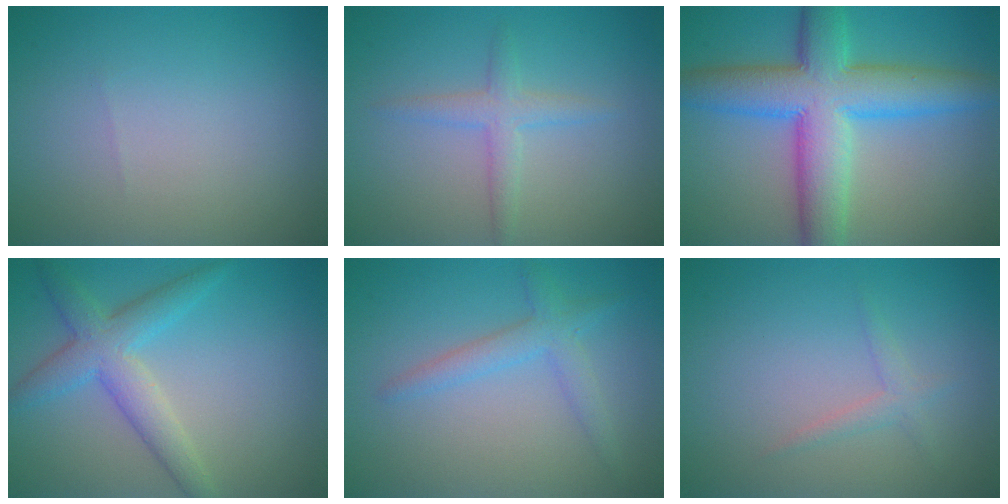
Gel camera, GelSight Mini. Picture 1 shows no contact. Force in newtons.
{"total": 2.0, "press": 2.0, "slide": 0.1}
{"total": 9.8, "press": 9.8, "slide": 0.1}
{"total": 4.4, "press": 4.4, "slide": 0.1}
{"total": 2.6, "press": 2.6, "slide": 0.1}
{"total": 1.3, "press": 1.3, "slide": 0.1}